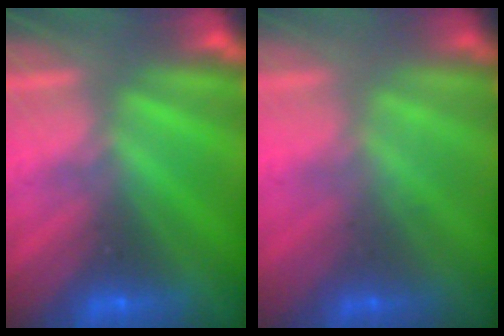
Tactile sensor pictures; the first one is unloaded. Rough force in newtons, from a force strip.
{"total": 1.2}